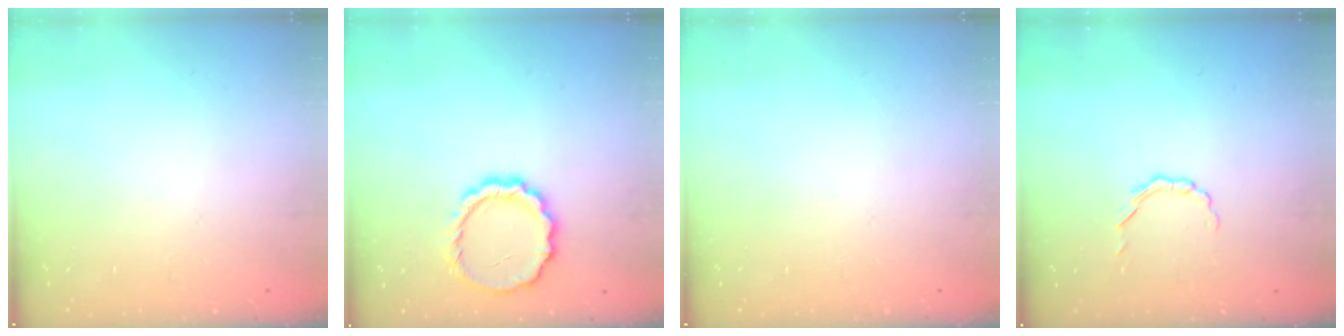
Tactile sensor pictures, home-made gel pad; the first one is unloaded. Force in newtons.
{"total": 10.7, "press": 10.4, "slide": 2.5}
{"total": 0.0}
{"total": 2.4, "press": 2.2, "slide": 0.8}